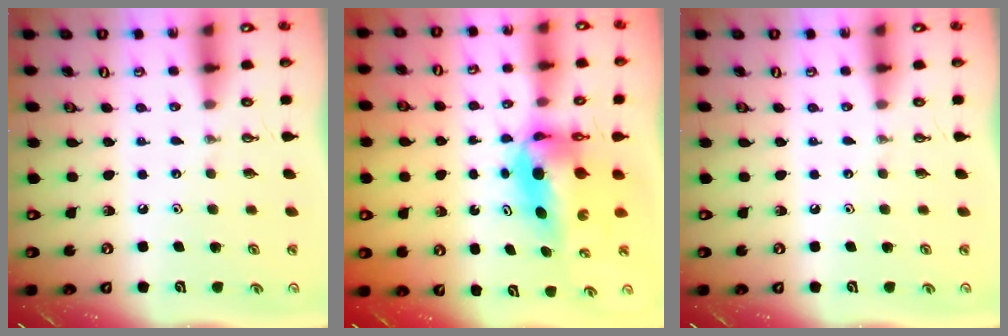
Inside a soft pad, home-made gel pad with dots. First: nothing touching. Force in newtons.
{"total": 10.2, "press": 6.6, "slide": 7.7}
{"total": 0.0}